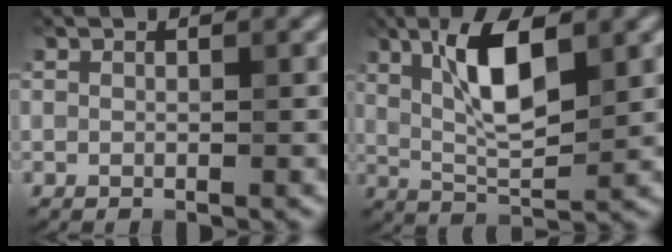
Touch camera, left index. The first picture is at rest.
{"total": 6.9, "force": [2.2, 2.2, 6.2], "torque": [-0.112, 0.003, 0.039]}